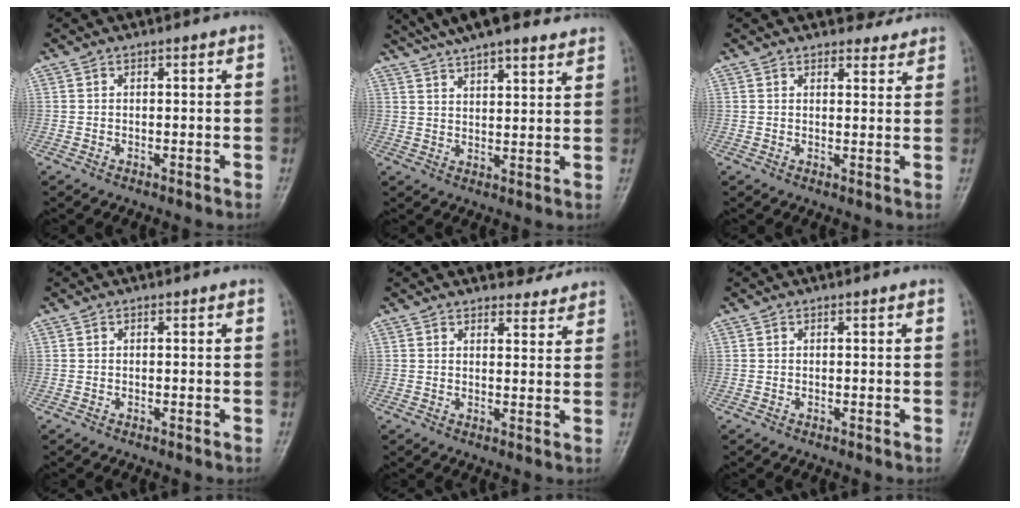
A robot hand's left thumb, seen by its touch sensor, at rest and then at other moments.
{"total": 15.3, "force": [12.6, 3.8, 7.8], "torque": [-0.110, -0.015, 0.191]}
{"total": 3.3, "force": [3.1, 1.1, 0.2], "torque": [0.018, -0.021, 0.037]}
{"total": 0.0}
{"total": 4.0, "force": [3.8, 1.2, 0.3], "torque": [0.018, -0.026, 0.046]}
{"total": 0.0}